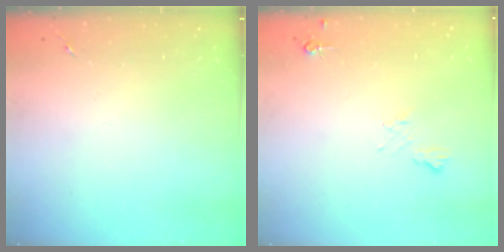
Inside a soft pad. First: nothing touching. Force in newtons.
{"total": 6.4, "press": 6.3, "slide": 1.2}